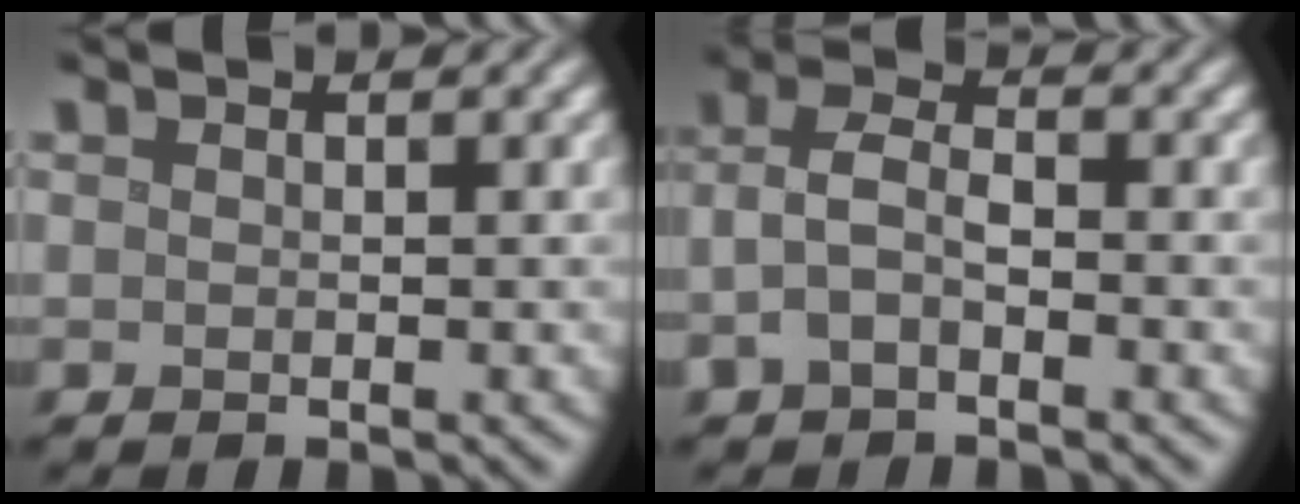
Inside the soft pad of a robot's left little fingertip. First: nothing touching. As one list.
[{"total": 3.3, "force": [-1.1, 1.7, 2.6], "torque": [-0.058, 0.011, -0.029]}]